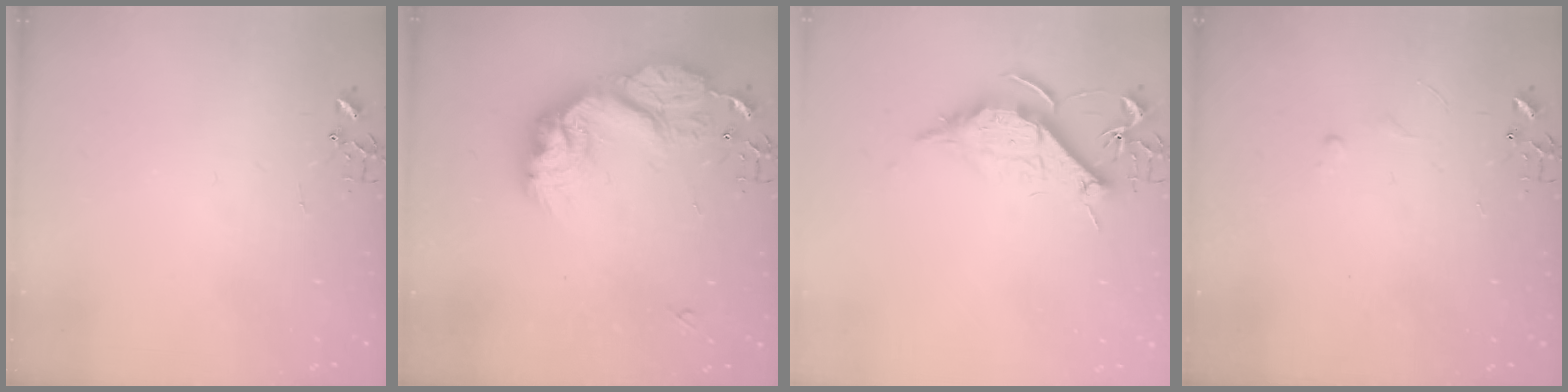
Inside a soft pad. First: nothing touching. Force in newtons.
{"total": 22.6, "press": 22.5, "slide": 1.9}
{"total": 10.8, "press": 10.8, "slide": 0.1}
{"total": 3.4, "press": 3.4, "slide": 0.5}